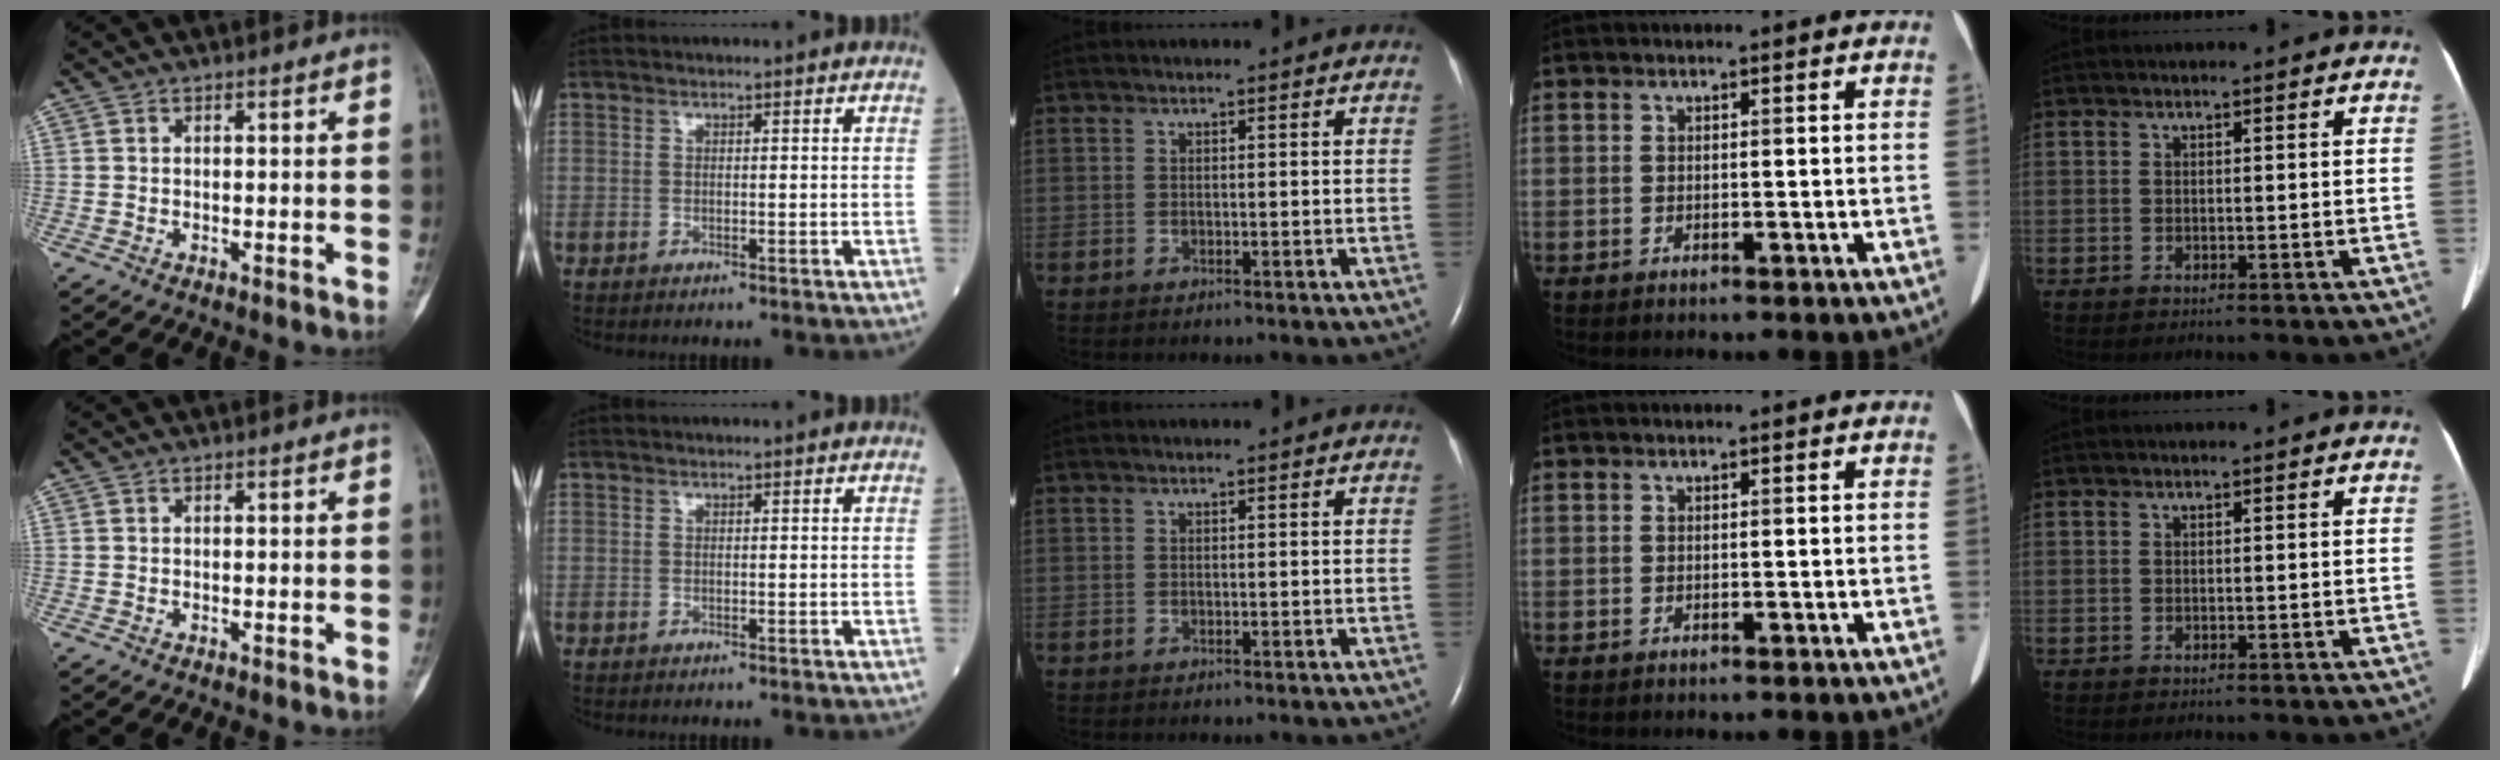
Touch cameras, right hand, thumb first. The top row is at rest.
{}